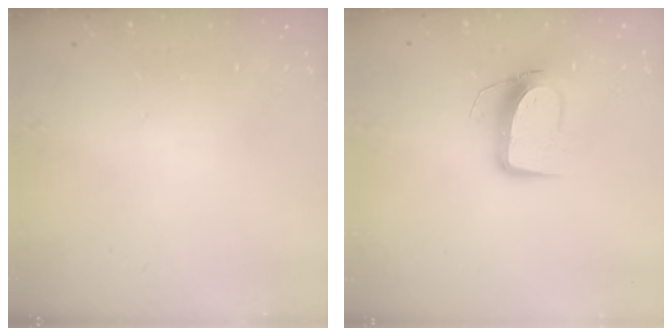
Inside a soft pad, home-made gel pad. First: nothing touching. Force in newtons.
{"total": 10.8, "press": 10.8, "slide": 0.7}